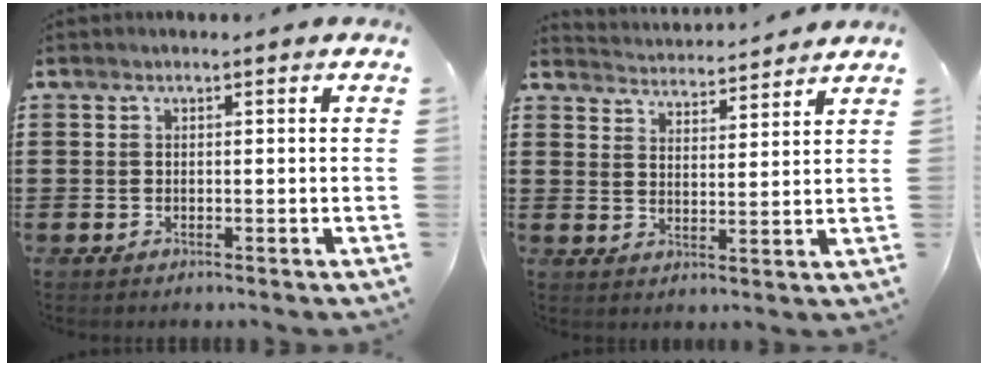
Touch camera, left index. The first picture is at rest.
{"total": 3.4, "force": [3.4, -0.3, -0.3], "torque": [-0.010, -0.025, 0.057]}